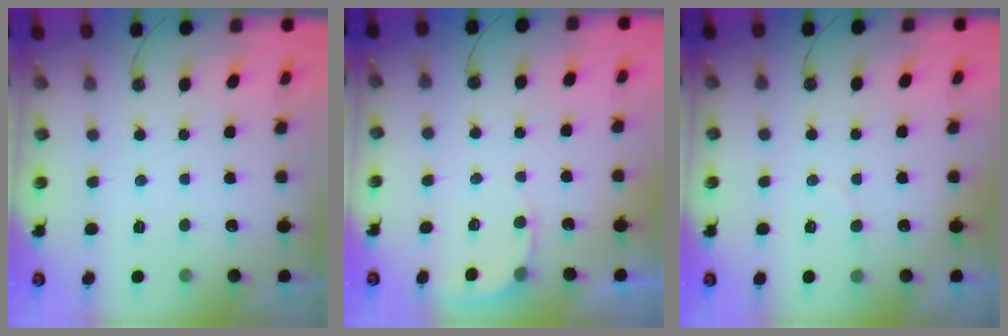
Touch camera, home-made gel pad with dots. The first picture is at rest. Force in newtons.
{"total": 3.4, "press": 3.4, "slide": 0.2}
{"total": 4.5, "press": 4.3, "slide": 1.5}